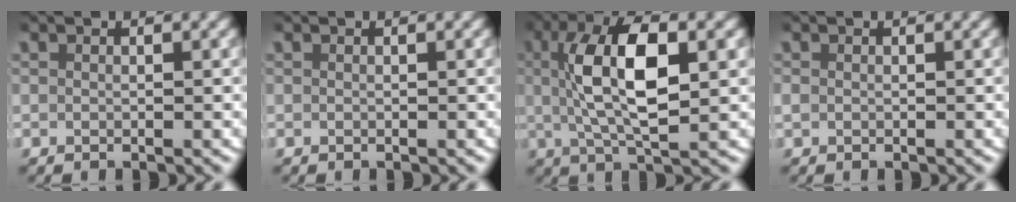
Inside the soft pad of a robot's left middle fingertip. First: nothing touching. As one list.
[{"total": 0.0}, {"total": 8.0, "force": [1.0, 2.9, 7.3], "torque": [-0.130, 0.002, 0.019]}, {"total": 0.7, "force": [-0.1, 0.7, 0.3], "torque": [-0.010, 0.000, -0.001]}]